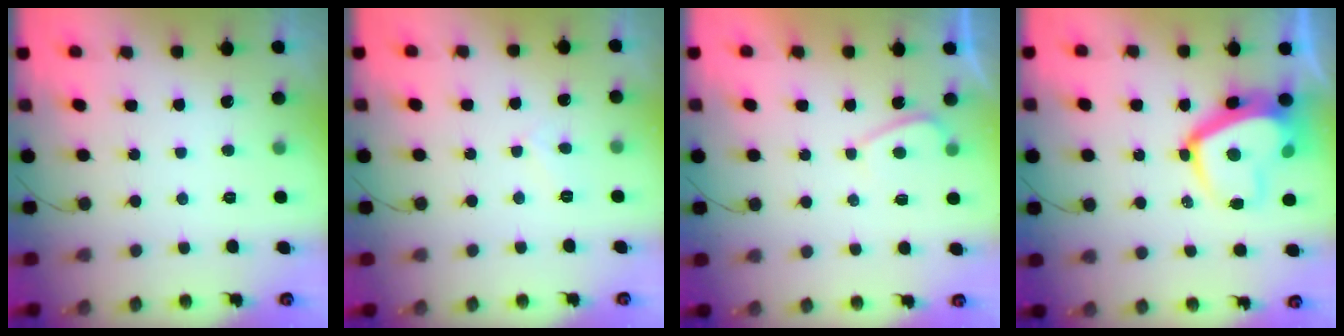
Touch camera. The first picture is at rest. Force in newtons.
{"total": 2.8, "press": 2.8, "slide": 0.3}
{"total": 1.6, "press": 1.4, "slide": 0.6}
{"total": 12.7, "press": 12.6, "slide": 1.1}